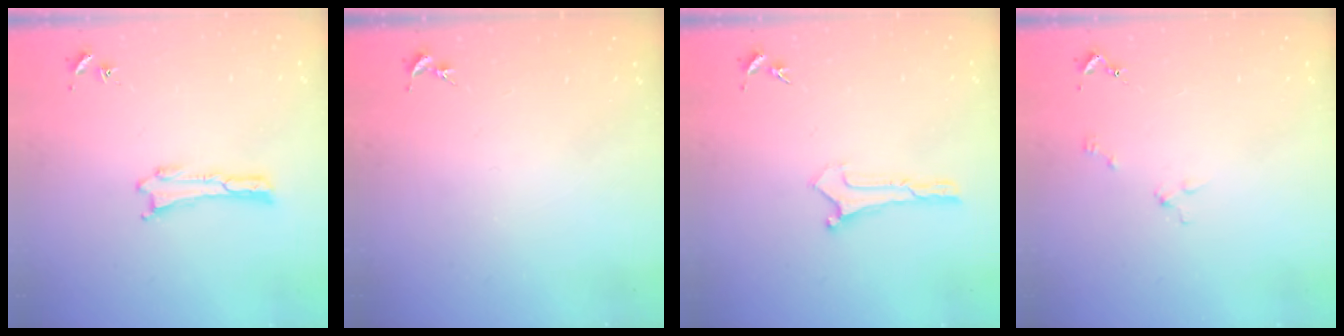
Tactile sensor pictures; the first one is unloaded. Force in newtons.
{"total": 0.0}
{"total": 0.0}
{"total": 2.0, "press": 2.0, "slide": 0.2}